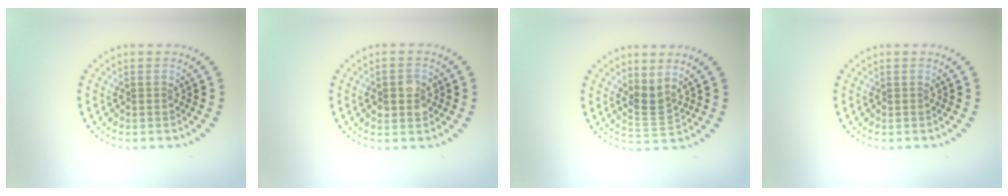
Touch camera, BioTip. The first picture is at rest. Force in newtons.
{"total": 2.8, "press": 2.8, "slide": 0.2}
{"total": 2.2, "press": 1.6, "slide": 1.6}
{"total": 0.0}